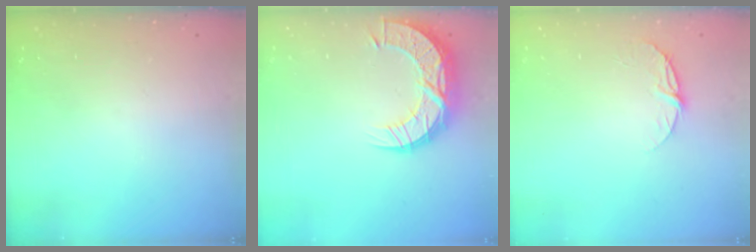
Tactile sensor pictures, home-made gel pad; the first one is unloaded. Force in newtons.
{"total": 14.4, "press": 14.3, "slide": 0.9}
{"total": 6.6, "press": 6.5, "slide": 0.7}